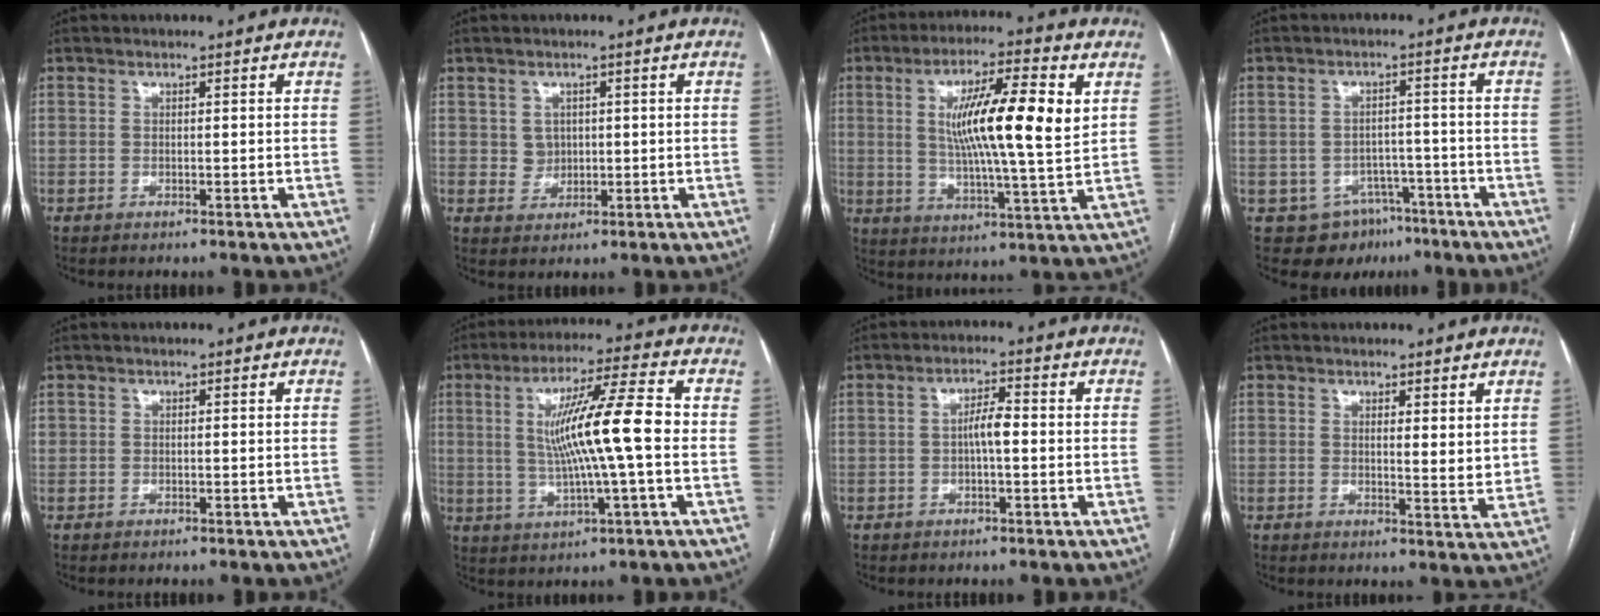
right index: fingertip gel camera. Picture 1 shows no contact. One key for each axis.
{"total": 2.8, "fx": 0.6, "fy": 2.5, "fz": 1.0, "tx": -0.016, "ty": 0.003, "tz": 0.014}
{"total": 14.6, "fx": 3.6, "fy": 1.4, "fz": 14.1, "tx": -0.245, "ty": 0.006, "tz": 0.054}
{"total": 7.3, "fx": -4.4, "fy": 5.6, "fz": 1.6, "tx": -0.014, "ty": 0.014, "tz": -0.053}
{"total": 0.0}
{"total": 12.4, "fx": 0.3, "fy": 0.0, "fz": 12.4, "tx": -0.220, "ty": 0.009, "tz": 0.005}
{"total": 3.4, "fx": -0.3, "fy": 0.8, "fz": 3.2, "tx": -0.056, "ty": 0.010, "tz": -0.005}
{"total": 3.3, "fx": 1.8, "fy": 0.8, "fz": 2.6, "tx": -0.039, "ty": -0.017, "tz": 0.027}